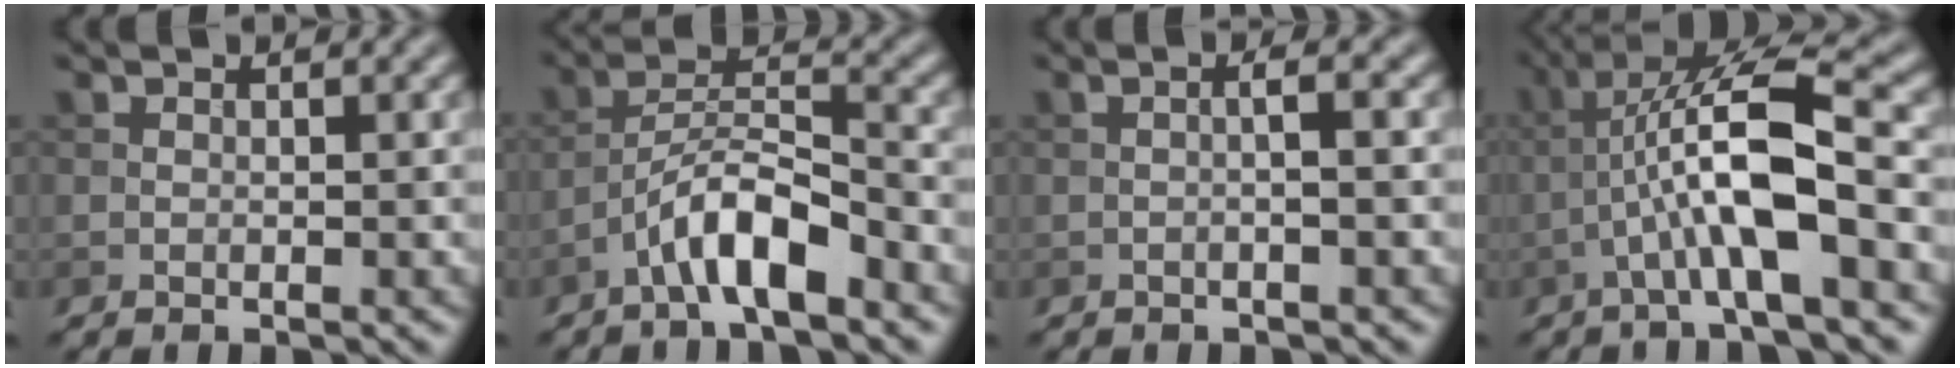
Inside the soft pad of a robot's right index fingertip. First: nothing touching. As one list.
[{"total": 5.7, "force": [-3.5, 1.4, 4.3], "torque": [-0.075, 0.014, -0.065]}, {"total": 1.8, "force": [-0.1, 0.4, 1.8], "torque": [-0.026, 0.004, -0.005]}, {"total": 8.4, "force": [-1.8, 1.7, 8.1], "torque": [-0.145, 0.024, -0.038]}]